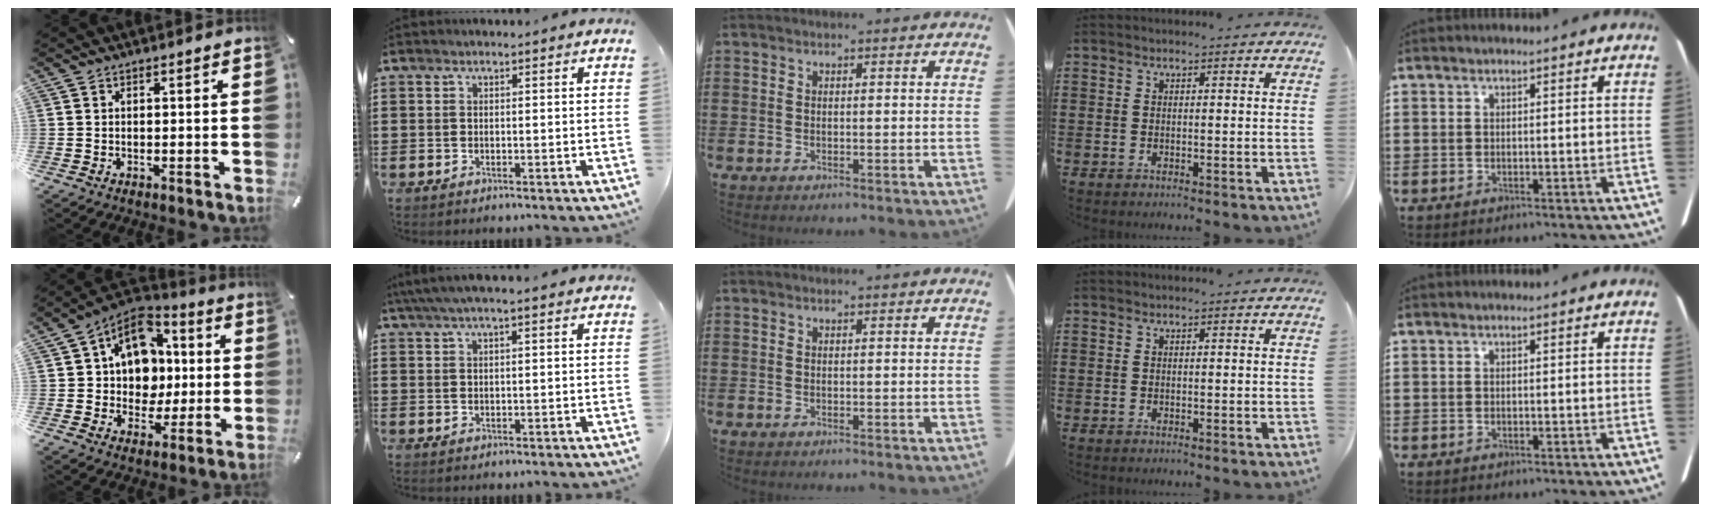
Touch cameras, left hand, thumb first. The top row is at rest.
{"thumb": {"total": 13.9, "force": [2.8, 11.9, 6.6], "torque": [-0.108, -0.017, 0.057]}, "index": {"total": 3.6, "force": [2.5, 0.5, 2.5], "torque": [-0.053, 0.002, 0.045]}}